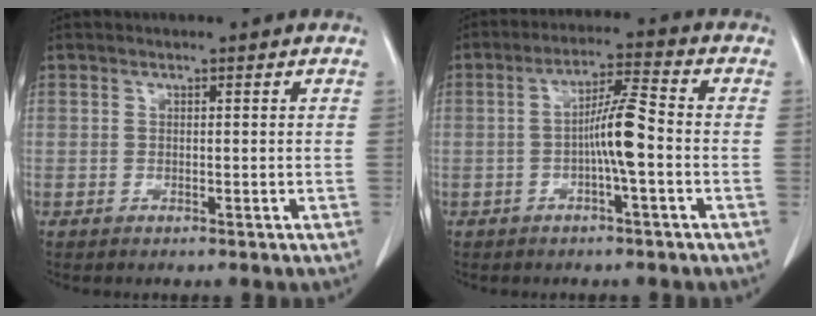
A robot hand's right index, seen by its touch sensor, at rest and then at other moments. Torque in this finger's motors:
{"motor_torque": [0.90, -0.25, 0.42, 0.11]}